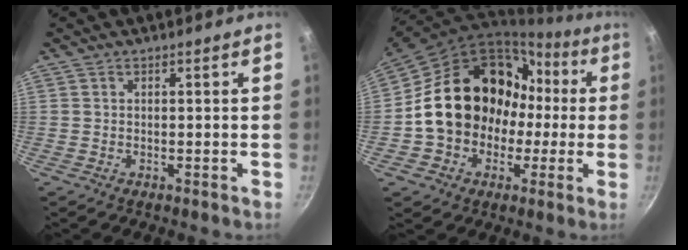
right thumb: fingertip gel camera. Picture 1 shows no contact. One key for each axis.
{"total": 21.2, "fx": 0.2, "fy": 17.3, "fz": 12.2, "tx": -0.185, "ty": 0.072, "tz": 0.015}